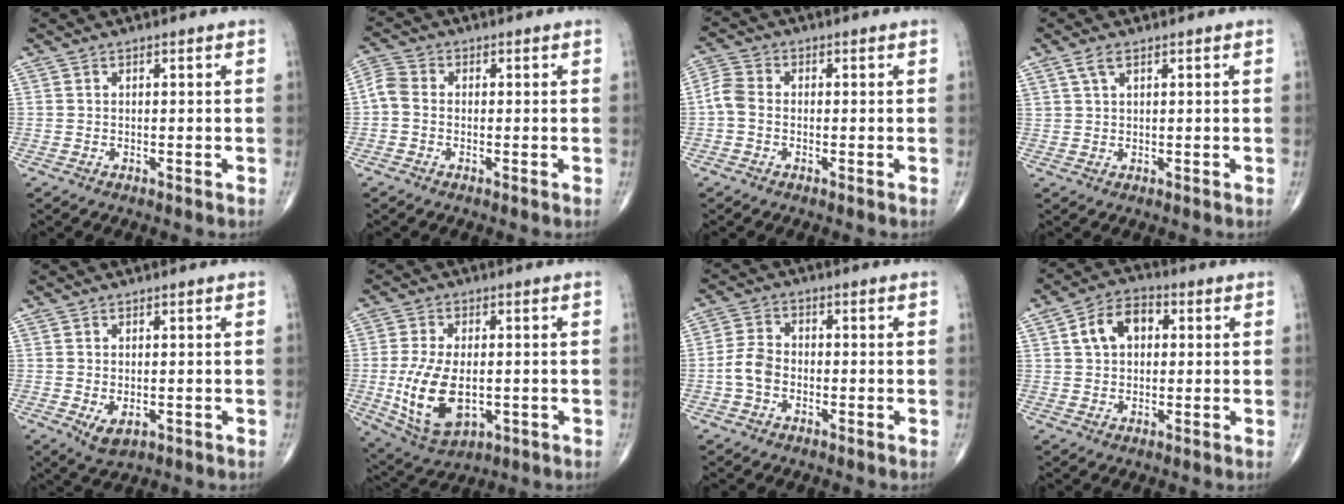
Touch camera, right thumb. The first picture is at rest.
{"total": 3.8, "force": [-0.6, 2.8, 2.5], "torque": [-0.053, 0.010, -0.024]}
{"total": 4.2, "force": [-0.7, 3.0, 2.8], "torque": [-0.060, 0.010, -0.026]}
{"total": 2.3, "force": [1.3, 1.0, 1.6], "torque": [-0.039, 0.006, 0.032]}
{"total": 3.5, "force": [-0.8, 2.0, 2.8], "torque": [-0.040, -0.008, -0.003]}
{"total": 13.4, "force": [-1.9, 7.4, 11.1], "torque": [-0.209, -0.010, -0.019]}
{"total": 5.1, "force": [-1.4, 3.7, 3.3], "torque": [-0.063, 0.017, -0.034]}
{"total": 8.2, "force": [1.9, 5.6, 5.7], "torque": [-0.084, 0.015, 0.025]}